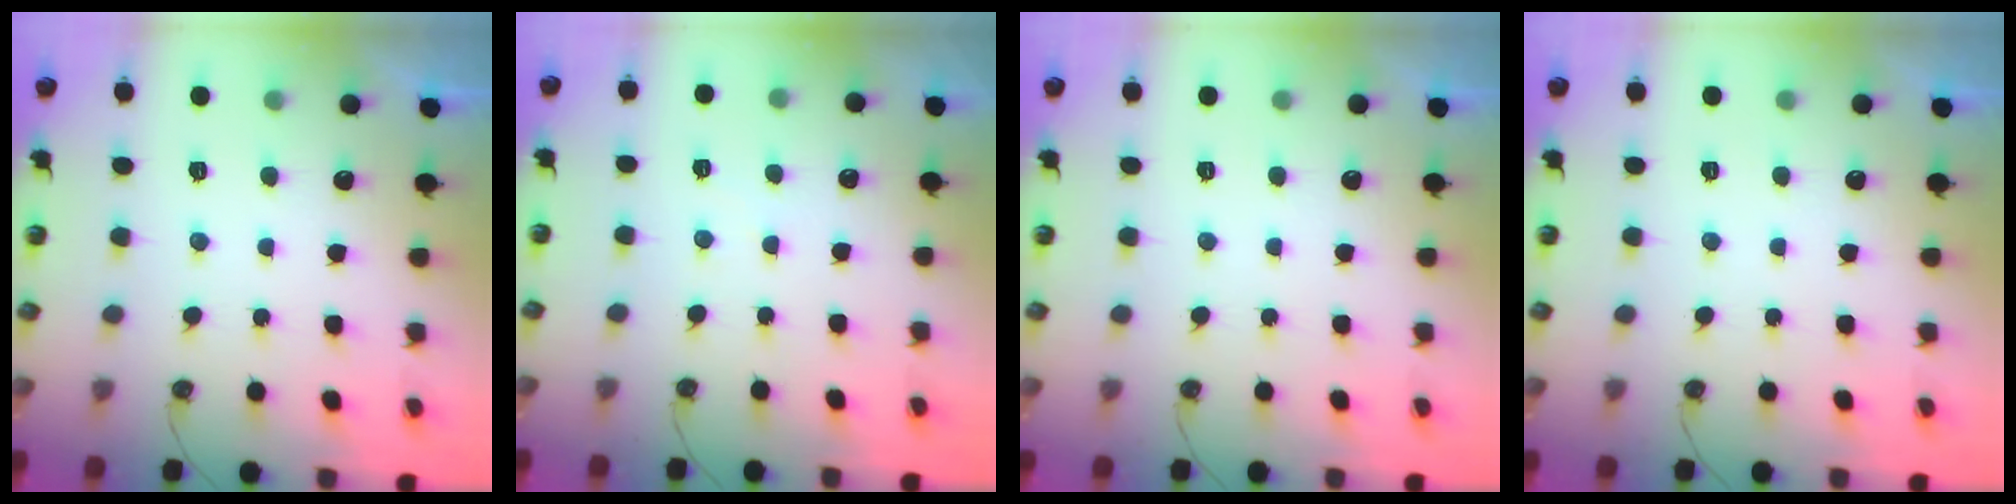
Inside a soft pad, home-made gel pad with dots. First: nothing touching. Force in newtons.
{"total": 2.6, "press": 2.6, "slide": 0.4}
{"total": 0.0}
{"total": 0.0}